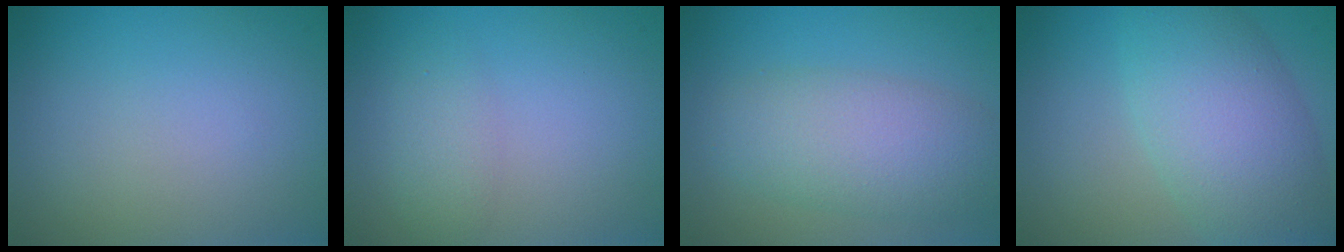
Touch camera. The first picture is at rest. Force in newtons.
{"total": 1.9, "press": 1.9, "slide": 0.1}
{"total": 5.7, "press": 5.7, "slide": 0.3}
{"total": 7.0, "press": 7.0, "slide": 0.3}